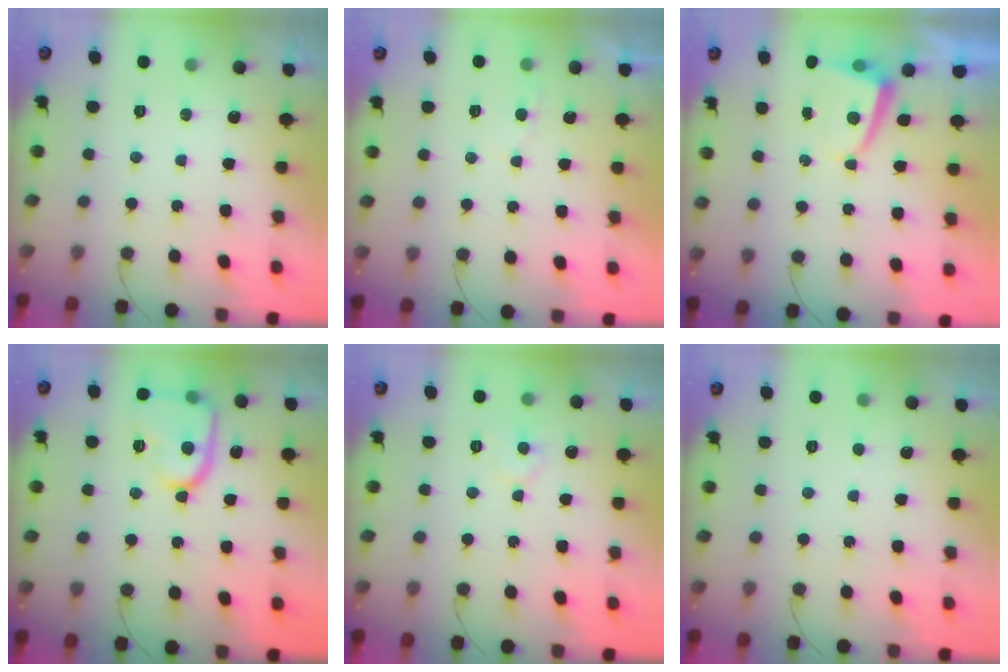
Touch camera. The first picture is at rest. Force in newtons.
{"total": 2.5, "press": 2.5, "slide": 0.2}
{"total": 2.0, "press": 2.0, "slide": 0.3}
{"total": 14.4, "press": 14.3, "slide": 1.3}
{"total": 6.1, "press": 6.1, "slide": 0.4}
{"total": 2.2, "press": 2.2, "slide": 0.2}